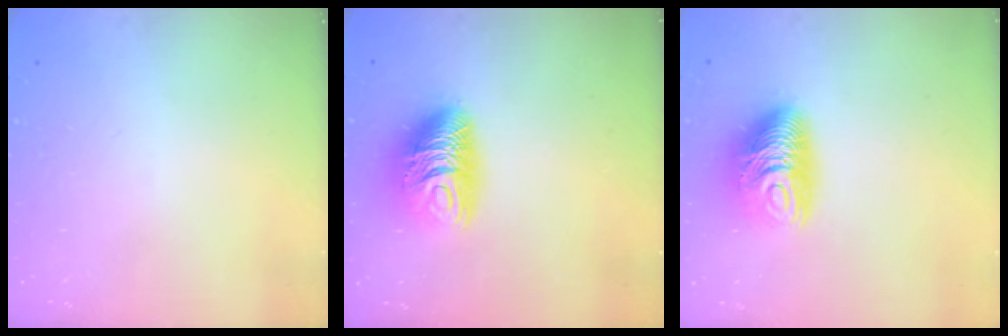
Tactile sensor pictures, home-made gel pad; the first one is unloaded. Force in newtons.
{"total": 12.0, "press": 12.0, "slide": 0.8}
{"total": 12.1, "press": 12.1, "slide": 1.0}